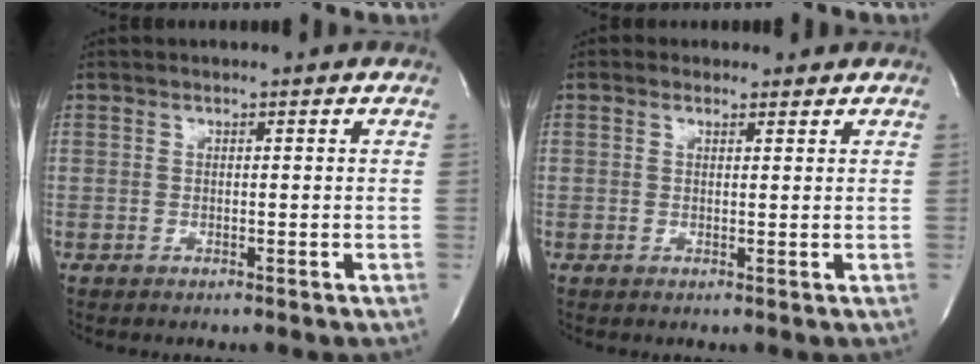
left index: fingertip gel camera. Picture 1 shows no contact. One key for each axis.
{"total": 1.8, "fx": 1.1, "fy": 1.3, "fz": 0.3, "tx": -0.010, "ty": 0.011, "tz": 0.015}